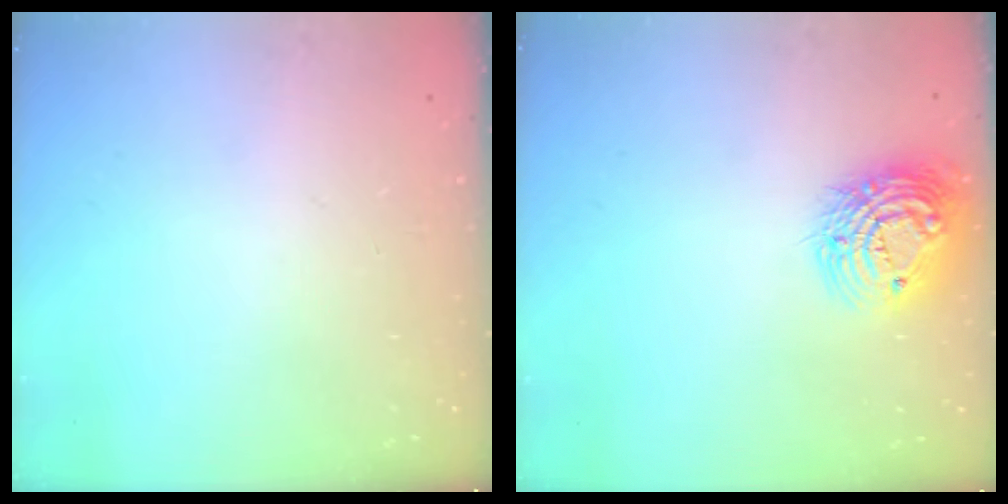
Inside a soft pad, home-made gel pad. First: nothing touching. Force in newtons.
{"total": 13.9, "press": 13.9, "slide": 1.0}